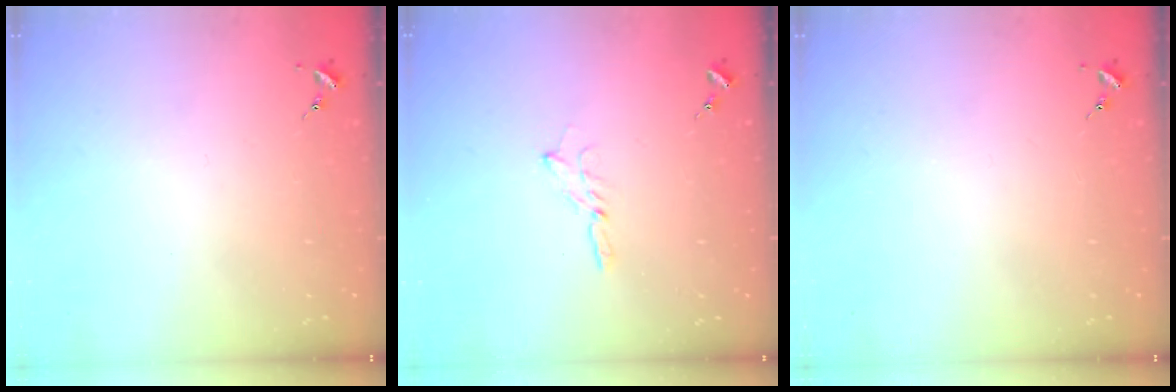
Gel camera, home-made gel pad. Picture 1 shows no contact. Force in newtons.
{"total": 1.8, "press": 1.8, "slide": 0.2}
{"total": 0.0}